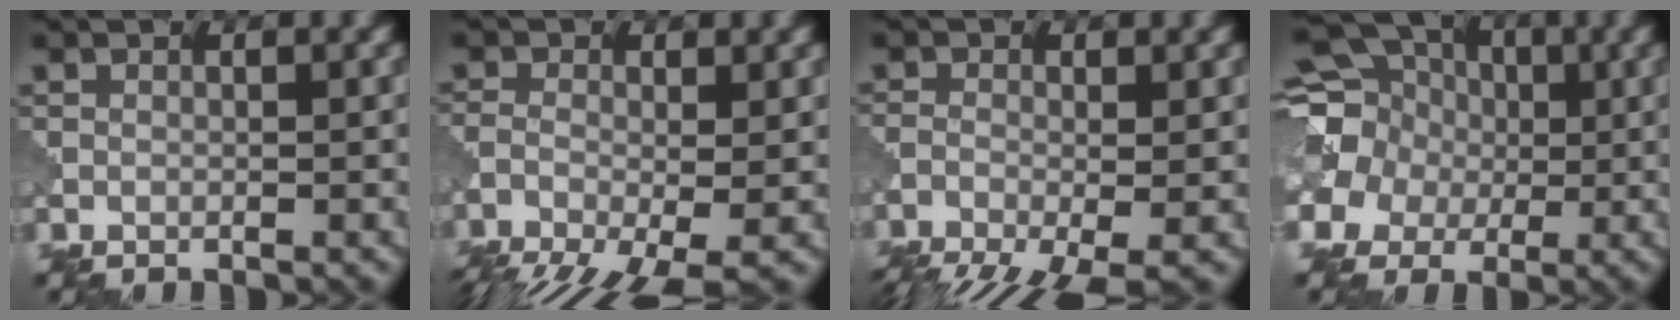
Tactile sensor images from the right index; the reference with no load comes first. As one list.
[{"total": 10.8, "force": [-6.1, 4.7, 7.6], "torque": [-0.138, -0.024, -0.084]}, {"total": 9.4, "force": [-5.8, 3.9, 6.3], "torque": [-0.119, -0.024, -0.081]}, {"total": 16.4, "force": [3.0, 14.8, 6.5], "torque": [-0.174, 0.021, 0.018]}]